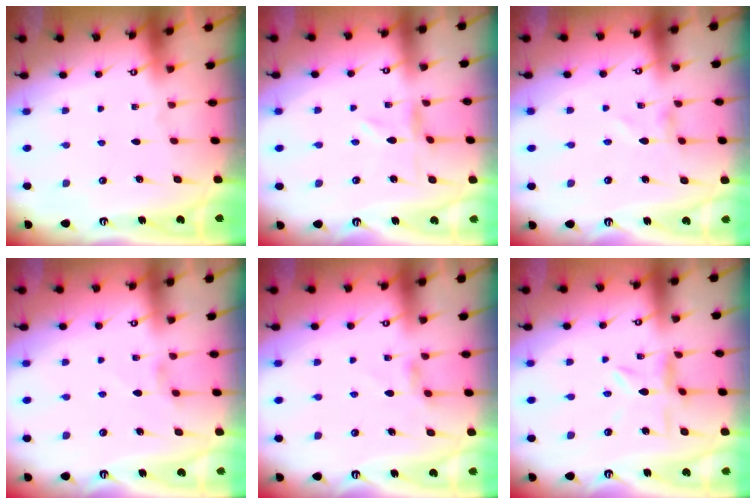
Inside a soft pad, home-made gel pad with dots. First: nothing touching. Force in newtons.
{"total": 0.6, "press": 0.6, "slide": 0.2}
{"total": 1.0, "press": 1.0, "slide": 0.0}
{"total": 1.7, "press": 1.6, "slide": 0.4}
{"total": 2.4, "press": 2.4, "slide": 0.4}
{"total": 5.2, "press": 5.1, "slide": 0.6}